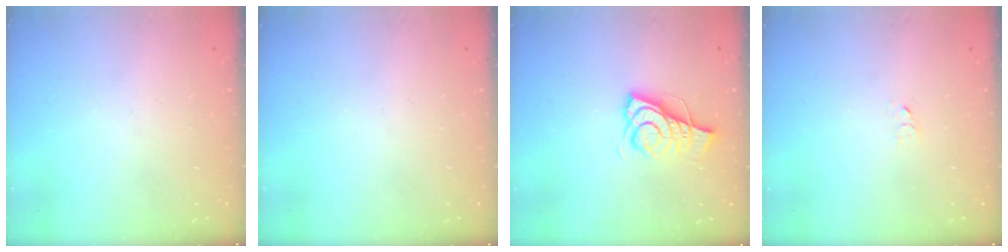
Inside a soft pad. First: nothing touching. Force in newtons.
{"total": 0.0}
{"total": 10.2, "press": 9.7, "slide": 3.4}
{"total": 2.5, "press": 2.5, "slide": 0.2}